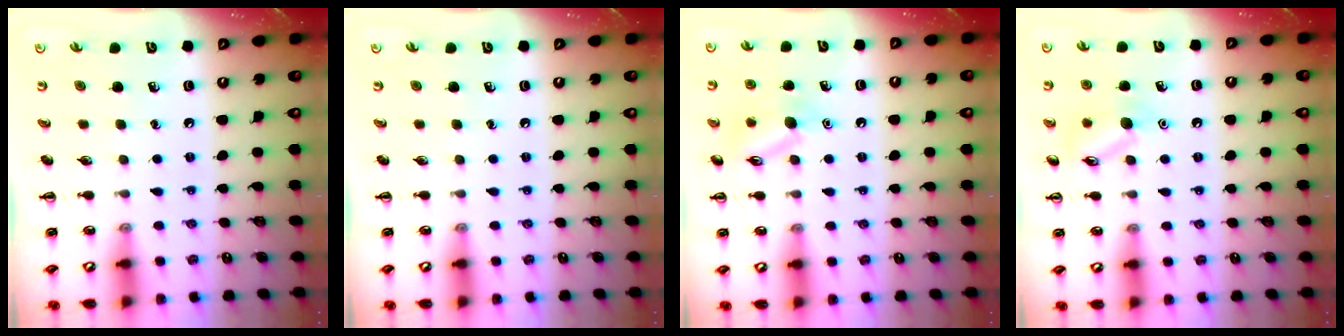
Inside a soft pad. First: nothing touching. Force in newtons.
{"total": 0.0}
{"total": 10.2, "press": 10.2, "slide": 0.6}
{"total": 9.5, "press": 9.5, "slide": 0.8}